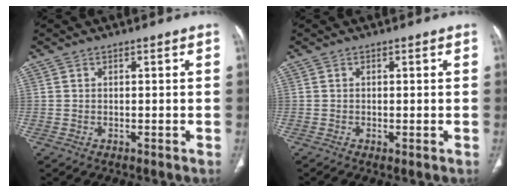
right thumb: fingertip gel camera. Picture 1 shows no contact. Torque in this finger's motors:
{"motor_torque": [1.91, 2.63, -0.24, 0.02, 0.08]}